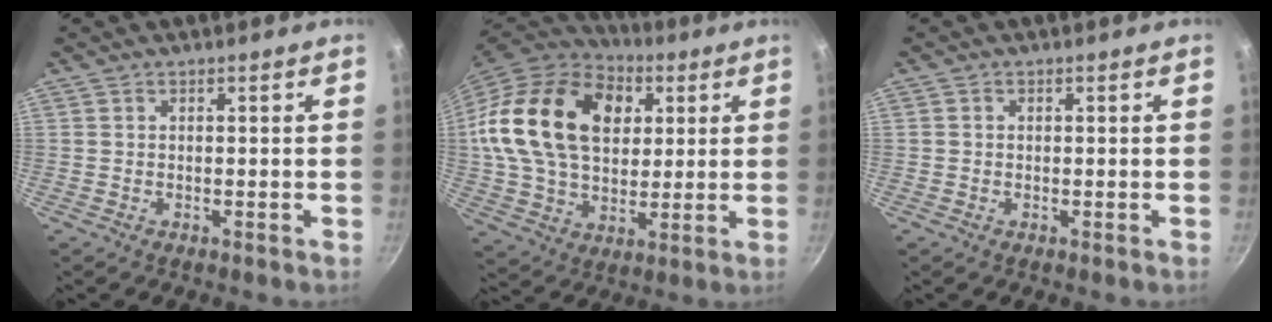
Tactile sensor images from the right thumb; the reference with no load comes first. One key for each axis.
{"total": 26.0, "fx": 6.8, "fy": 17.9, "fz": 17.6, "tx": -0.294, "ty": 0.009, "tz": 0.115}
{"total": 0.6, "fx": 0.1, "fy": 0.6, "fz": 0.0, "tx": 0.004, "ty": 0.003, "tz": 0.000}